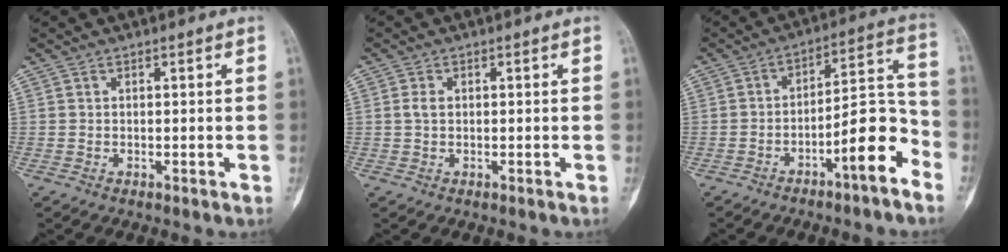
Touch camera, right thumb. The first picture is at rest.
{"total": 1.5, "force": [0.1, 0.9, 1.2], "torque": [-0.026, 0.004, 0.003]}
{"total": 11.4, "force": [-6.4, 2.5, 9.1], "torque": [-0.138, 0.069, -0.099]}